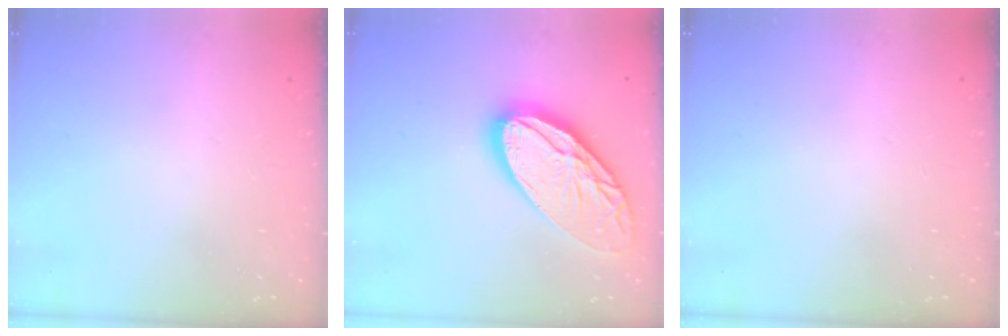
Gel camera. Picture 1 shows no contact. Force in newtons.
{"total": 21.6, "press": 21.5, "slide": 2.2}
{"total": 0.0}